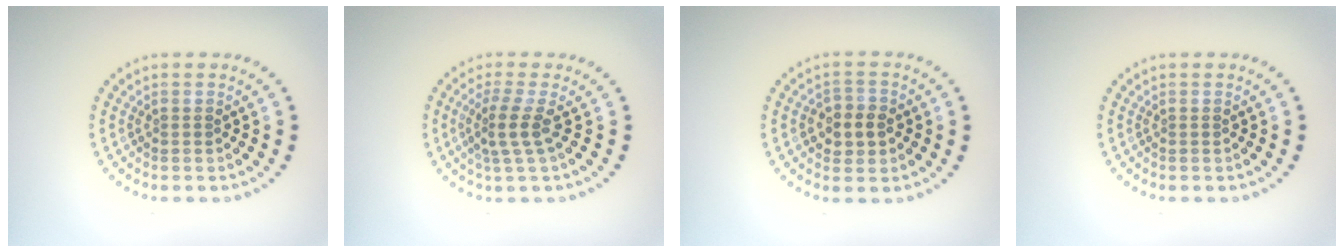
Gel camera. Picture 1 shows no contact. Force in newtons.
{"total": 2.7, "press": 1.9, "slide": 1.9}
{"total": 2.8, "press": 2.8, "slide": 0.4}
{"total": 0.0}